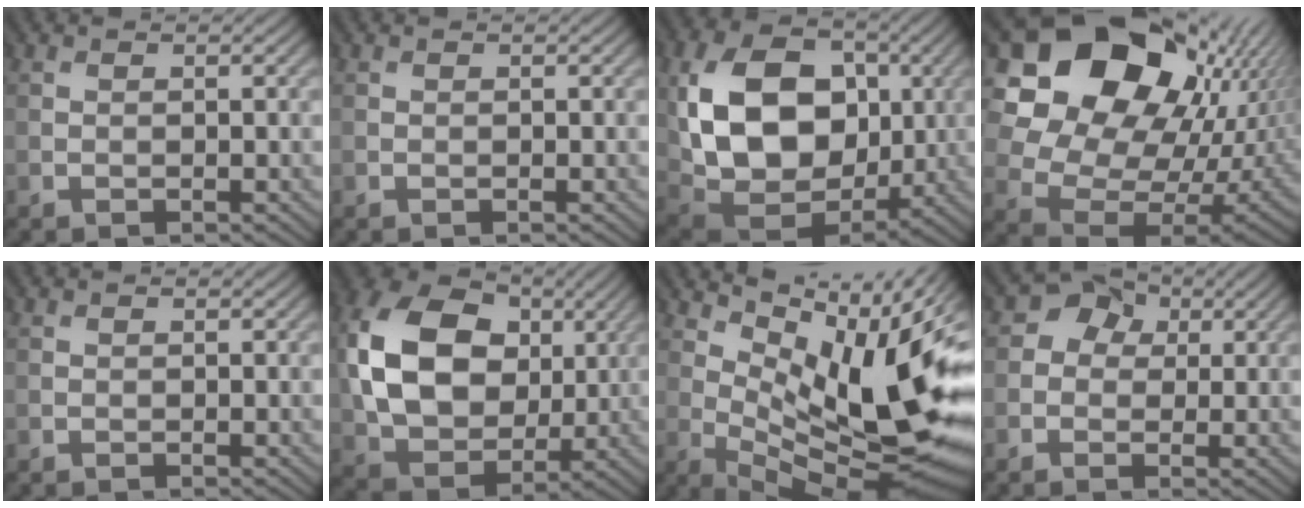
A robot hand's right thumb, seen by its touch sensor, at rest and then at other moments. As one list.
[{"total": 0.0}, {"total": 15.0, "force": [2.1, 11.0, 9.9], "torque": [-0.197, 0.003, 0.044]}, {"total": 19.2, "force": [8.3, 14.2, 9.9], "torque": [-0.205, 0.031, 0.158]}, {"total": 0.0}, {"total": 14.9, "force": [2.8, 11.2, 9.3], "torque": [-0.211, 0.015, 0.053]}, {"total": 14.7, "force": [2.8, 6.0, 13.1], "torque": [-0.199, 0.003, 0.058]}, {"total": 4.2, "force": [0.9, 3.7, 1.8], "torque": [-0.025, 0.002, 0.013]}]